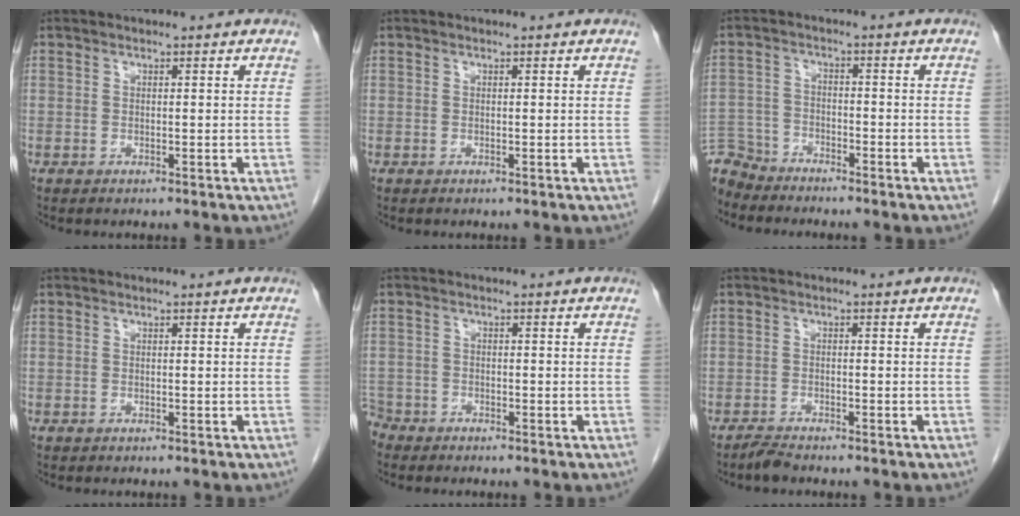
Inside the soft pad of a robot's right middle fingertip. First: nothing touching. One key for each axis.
{"total": 0.0}
{"total": 7.0, "fx": -6.7, "fy": 2.0, "fz": 0.0, "tx": 0.001, "ty": -0.002, "tz": -0.130}
{"total": 0.0}
{"total": 3.2, "fx": -3.0, "fy": 1.3, "fz": 0.0, "tx": -0.001, "ty": -0.003, "tz": -0.059}
{"total": 1.7, "fx": -1.6, "fy": 0.0, "fz": 0.5, "tx": -0.017, "ty": -0.007, "tz": -0.031}